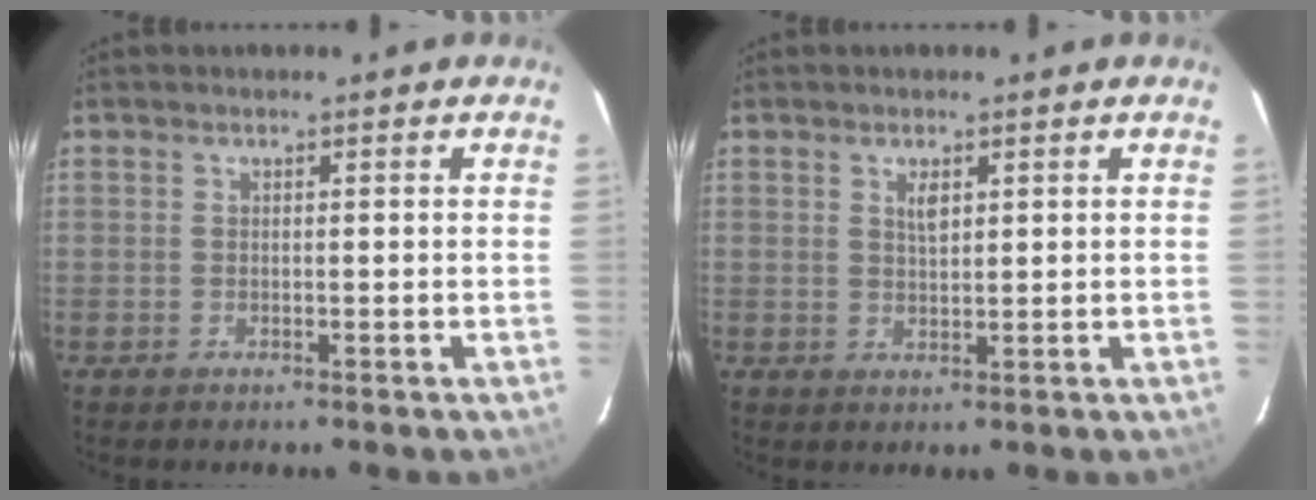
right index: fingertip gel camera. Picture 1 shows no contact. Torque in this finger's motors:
{"motor_torque": [0.07, -0.01, 0.03, 0.04]}